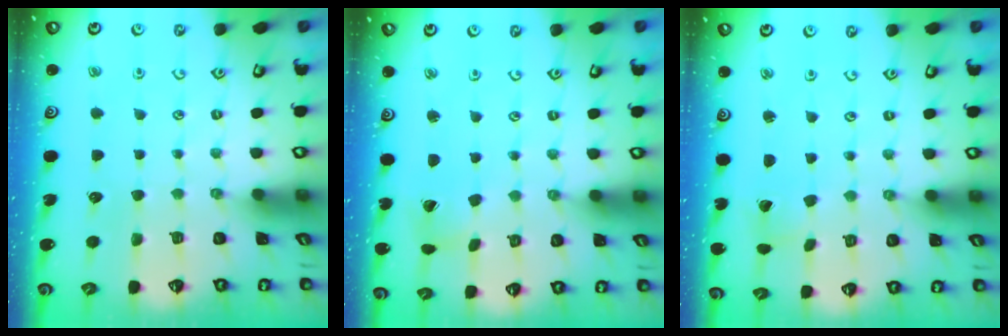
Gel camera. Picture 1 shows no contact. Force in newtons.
{"total": 2.7, "press": 2.7, "slide": 0.4}
{"total": 2.4, "press": 2.4, "slide": 0.2}